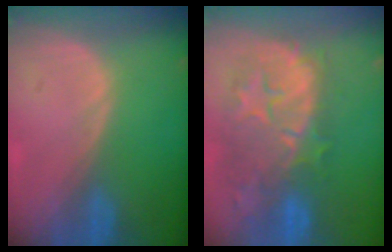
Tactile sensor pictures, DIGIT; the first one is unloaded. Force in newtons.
{"total": 11.4, "press": 10.5, "slide": 4.5}